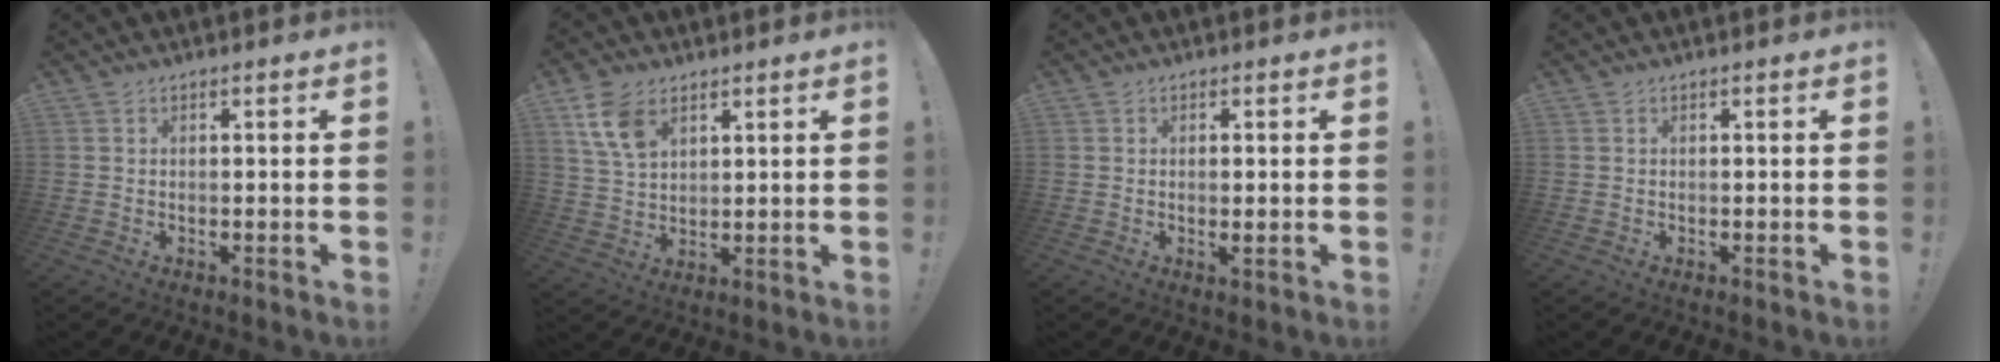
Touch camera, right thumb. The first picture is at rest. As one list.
[{"total": 9.1, "force": [4.9, 5.4, 5.5], "torque": [-0.100, -0.018, 0.095]}, {"total": 1.5, "force": [0.2, 0.1, 1.5], "torque": [-0.025, -0.003, 0.002]}, {"total": 0.0}]